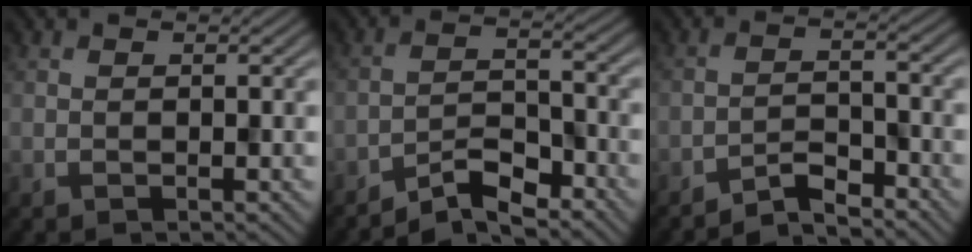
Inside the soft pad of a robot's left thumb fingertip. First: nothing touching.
{"total": 5.3, "force": [-4.6, 1.1, 2.3], "torque": [-0.042, 0.006, -0.094]}
{"total": 3.8, "force": [-3.5, 0.5, 1.4], "torque": [-0.025, 0.006, -0.073]}